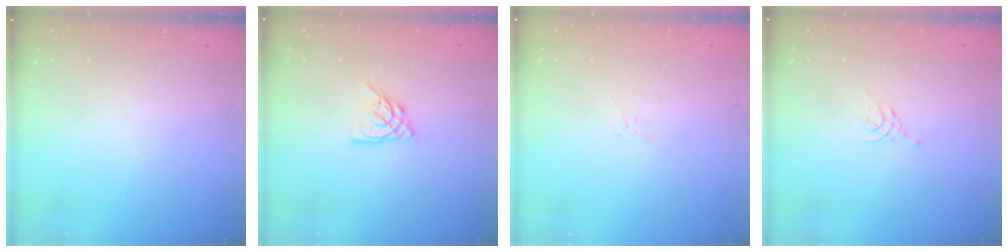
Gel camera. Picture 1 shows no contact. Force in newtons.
{"total": 6.1, "press": 6.1, "slide": 0.4}
{"total": 2.1, "press": 2.0, "slide": 0.6}
{"total": 1.9, "press": 1.8, "slide": 0.5}